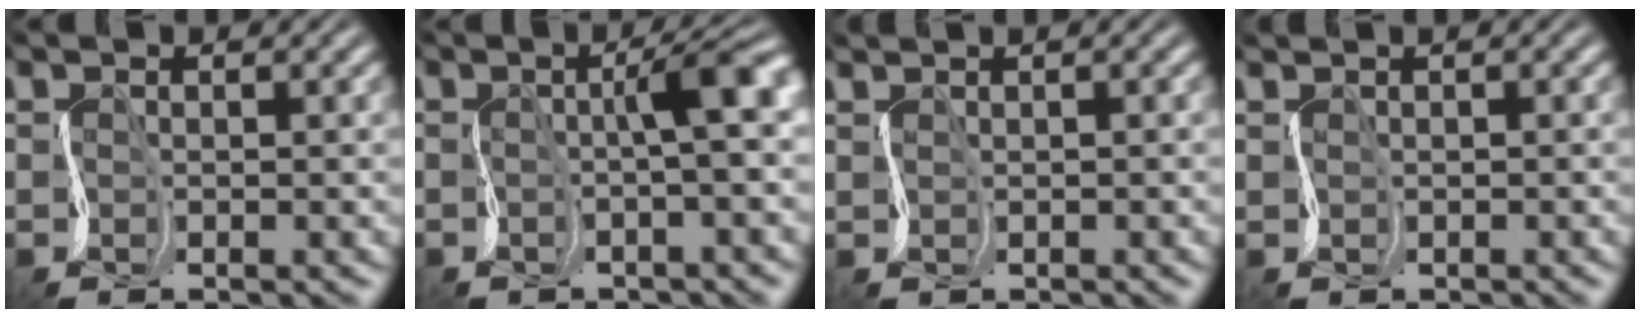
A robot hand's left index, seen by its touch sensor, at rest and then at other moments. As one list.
[{"total": 3.6, "force": [0.2, 0.1, 3.6], "torque": [-0.050, 0.015, -0.008]}, {"total": 0.9, "force": [0.8, -0.1, -0.4], "torque": [0.011, 0.000, 0.005]}, {"total": 0.9, "force": [0.2, -0.4, -0.8], "torque": [0.012, 0.001, 0.002]}]